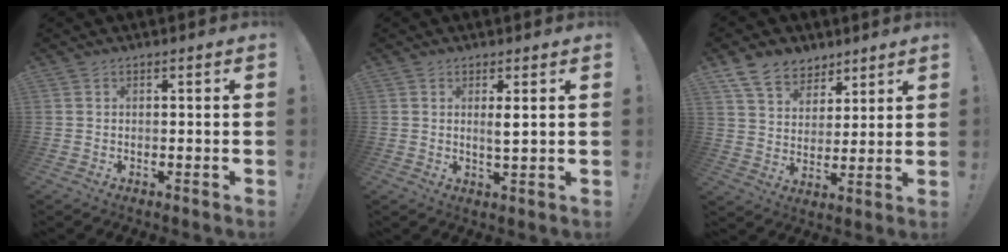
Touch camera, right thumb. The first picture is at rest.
{"total": 2.9, "force": [1.0, 0.4, 2.7], "torque": [-0.039, -0.010, 0.012]}
{"total": 10.8, "force": [7.8, 6.9, 2.8], "torque": [-0.061, -0.049, 0.155]}